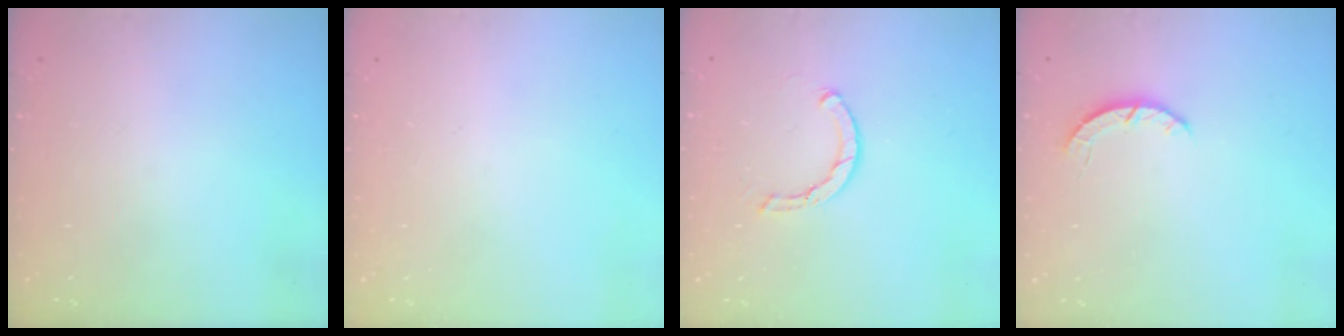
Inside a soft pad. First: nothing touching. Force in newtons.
{"total": 0.0}
{"total": 2.5, "press": 2.5, "slide": 0.1}
{"total": 2.8, "press": 2.8, "slide": 0.4}